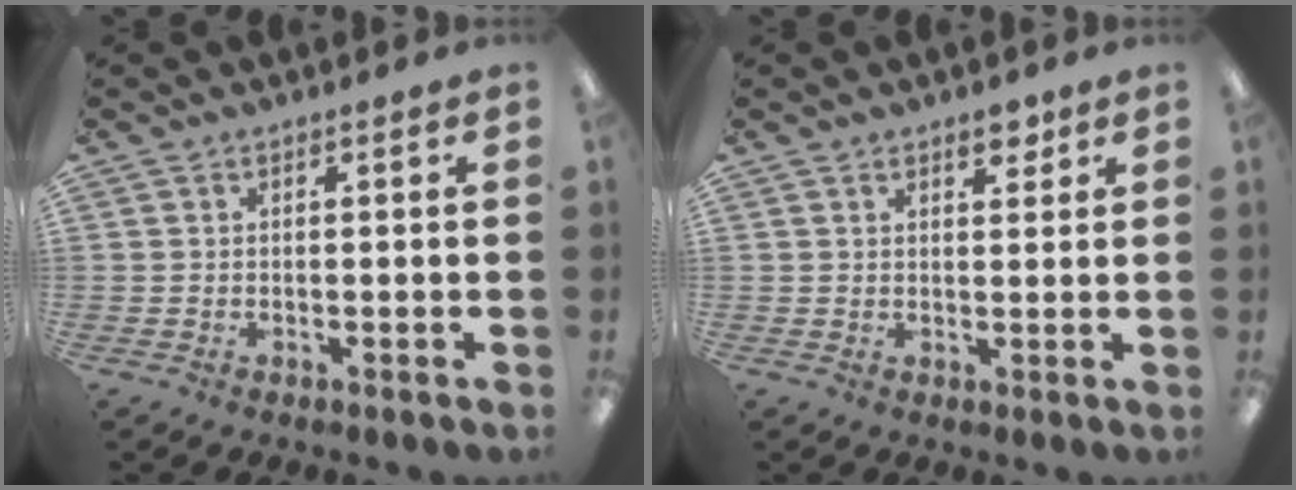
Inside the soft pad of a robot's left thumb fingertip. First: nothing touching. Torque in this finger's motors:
{"motor_torque": [0.47, 0.28, 0.22, -0.22, -0.01]}